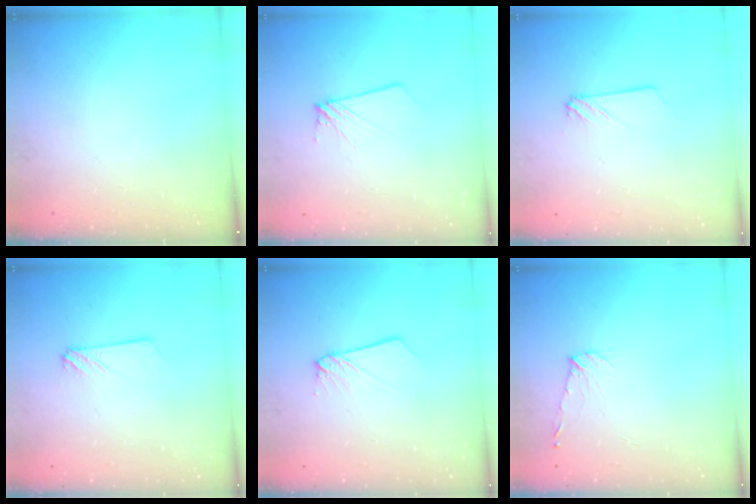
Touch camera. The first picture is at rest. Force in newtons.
{"total": 2.8, "press": 2.8, "slide": 0.4}
{"total": 2.7, "press": 2.7, "slide": 0.2}
{"total": 2.9, "press": 2.9, "slide": 0.3}
{"total": 2.2, "press": 2.2, "slide": 0.2}
{"total": 6.6, "press": 6.6, "slide": 0.6}